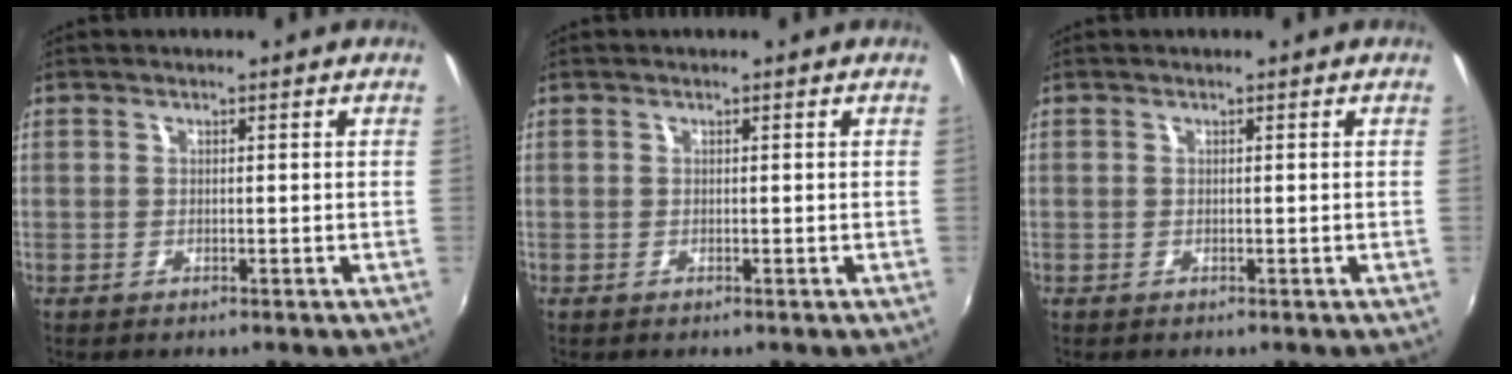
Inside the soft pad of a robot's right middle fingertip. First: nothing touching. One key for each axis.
{"total": 0.0}
{"total": 0.0}